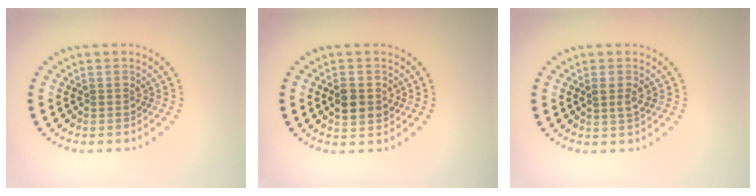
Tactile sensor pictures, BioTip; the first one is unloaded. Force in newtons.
{"total": 2.9, "press": 2.9, "slide": 0.2}
{"total": 1.4, "press": 1.4, "slide": 0.4}